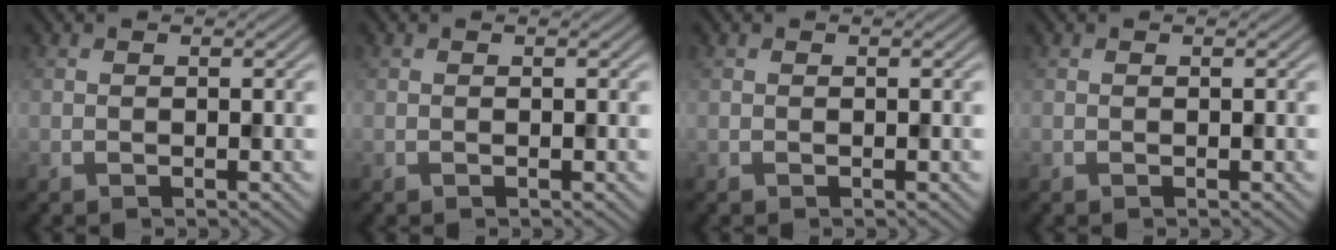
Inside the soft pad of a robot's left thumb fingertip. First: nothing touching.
{"total": 0.0}
{"total": 0.0}
{"total": 0.0}